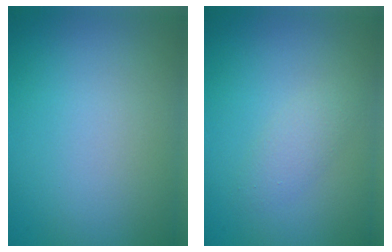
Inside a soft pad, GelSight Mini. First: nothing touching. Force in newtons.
{"total": 1.6, "press": 1.6, "slide": 0.1}